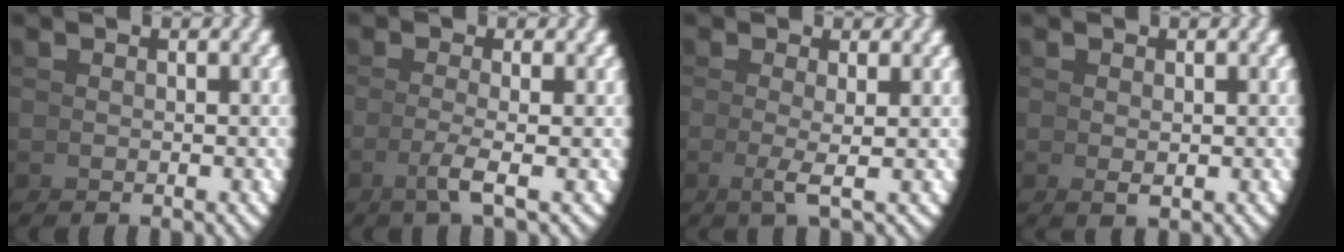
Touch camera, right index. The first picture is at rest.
{"total": 2.3, "force": [-0.5, -0.9, 2.1], "torque": [-0.043, -0.005, -0.005]}
{"total": 1.9, "force": [0.1, -0.5, 1.8], "torque": [-0.043, -0.009, 0.005]}
{"total": 0.7, "force": [0.5, -0.3, 0.3], "torque": [-0.007, -0.003, 0.016]}